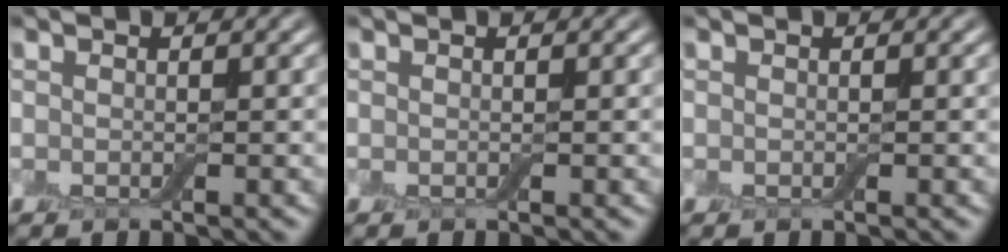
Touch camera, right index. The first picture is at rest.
{"total": 0.0}
{"total": 0.0}